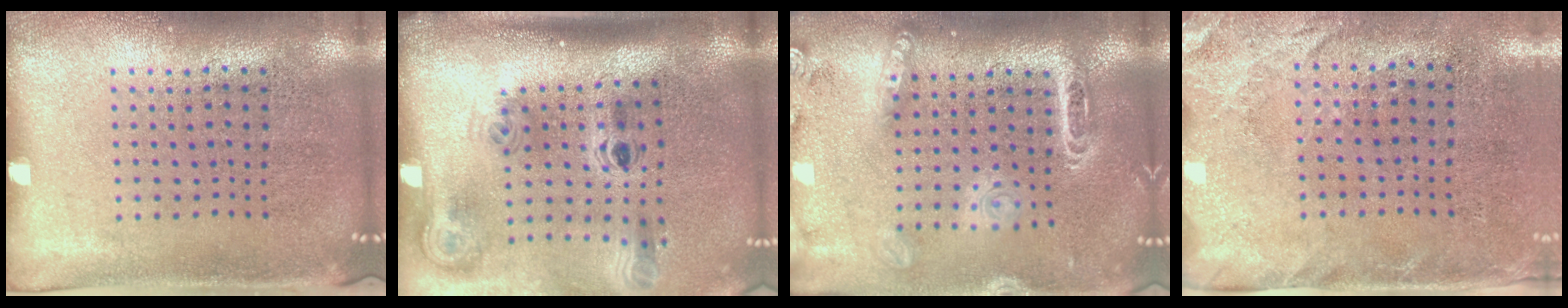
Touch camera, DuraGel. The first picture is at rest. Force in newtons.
{"total": 2.2, "press": 1.5, "slide": 1.6}
{"total": 2.3, "press": 1.9, "slide": 1.3}
{"total": 2.6, "press": 2.0, "slide": 1.5}